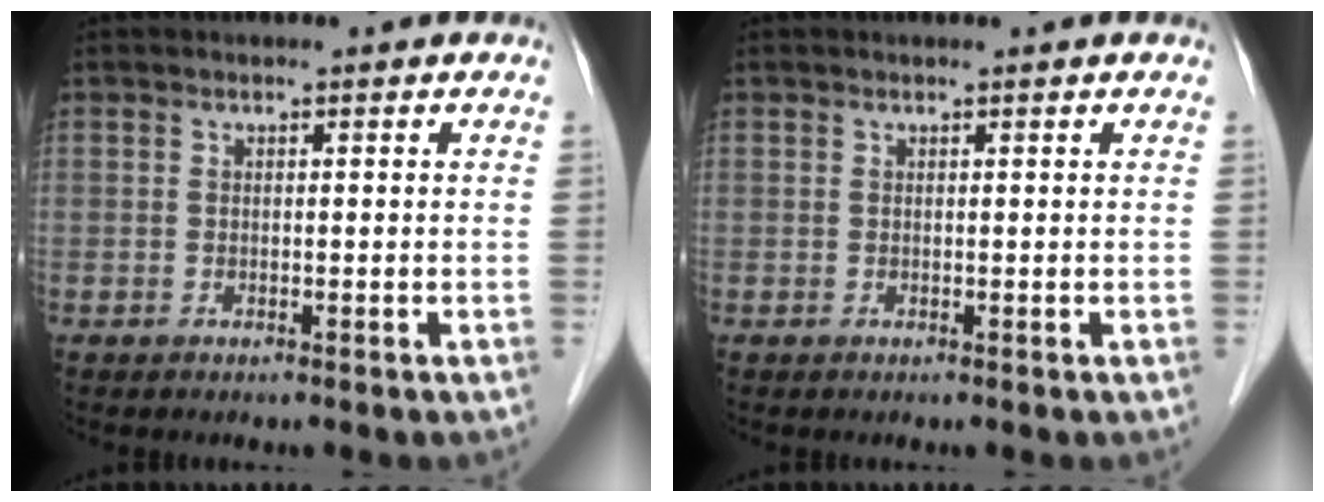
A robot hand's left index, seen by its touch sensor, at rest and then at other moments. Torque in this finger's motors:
{"motor_torque": [0.26, -0.19, 0.00, 0.01]}